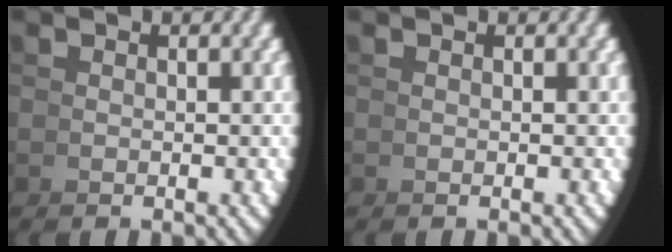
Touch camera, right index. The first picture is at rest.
{"total": 0.0}